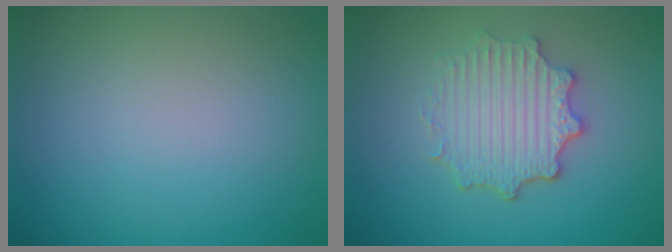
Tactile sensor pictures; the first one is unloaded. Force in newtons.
{"total": 4.5, "press": 3.7, "slide": 2.4}